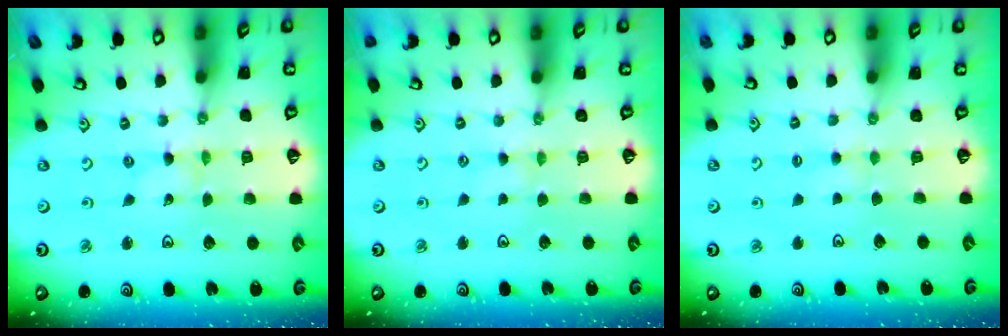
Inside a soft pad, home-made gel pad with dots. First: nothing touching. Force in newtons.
{"total": 1.3, "press": 1.3, "slide": 0.4}
{"total": 2.2, "press": 2.2, "slide": 0.4}